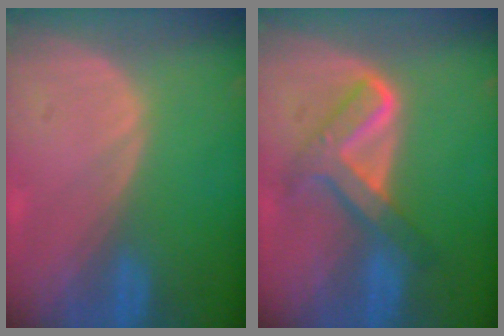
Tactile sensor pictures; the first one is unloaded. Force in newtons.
{"total": 6.4, "press": 6.4, "slide": 0.4}